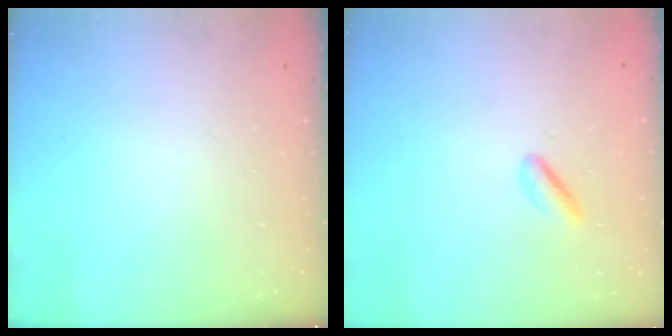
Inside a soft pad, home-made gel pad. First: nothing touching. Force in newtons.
{"total": 1.8, "press": 1.5, "slide": 0.9}